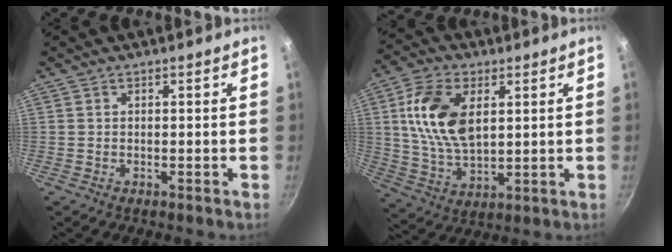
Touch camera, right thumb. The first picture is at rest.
{"total": 14.3, "force": [3.6, 8.3, 11.0], "torque": [-0.195, -0.010, 0.072]}